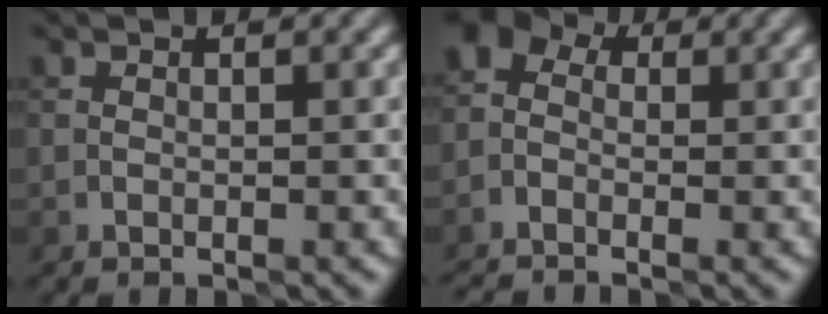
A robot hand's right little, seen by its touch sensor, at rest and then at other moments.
{"total": 2.8, "force": [-1.4, 2.1, 1.3], "torque": [-0.027, 0.003, -0.032]}